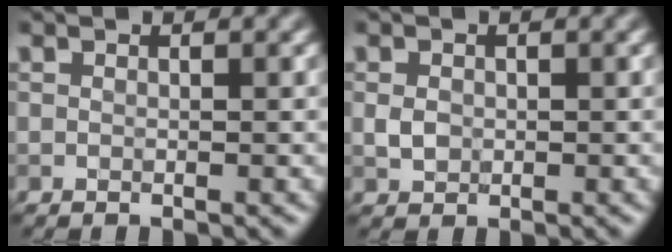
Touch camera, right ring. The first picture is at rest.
{"total": 1.4, "force": [-0.1, 1.2, 0.8], "torque": [-0.017, -0.002, -0.003]}